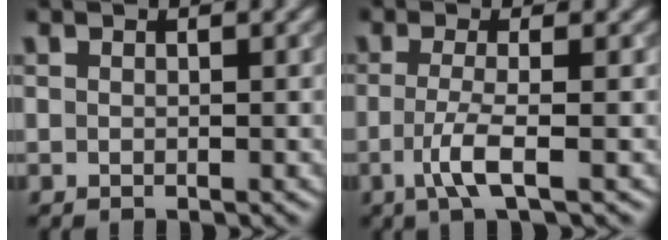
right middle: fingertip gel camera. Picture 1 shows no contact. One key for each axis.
{"total": 3.4, "fx": -1.0, "fy": 0.7, "fz": 3.1, "tx": -0.063, "ty": -0.005, "tz": -0.026}